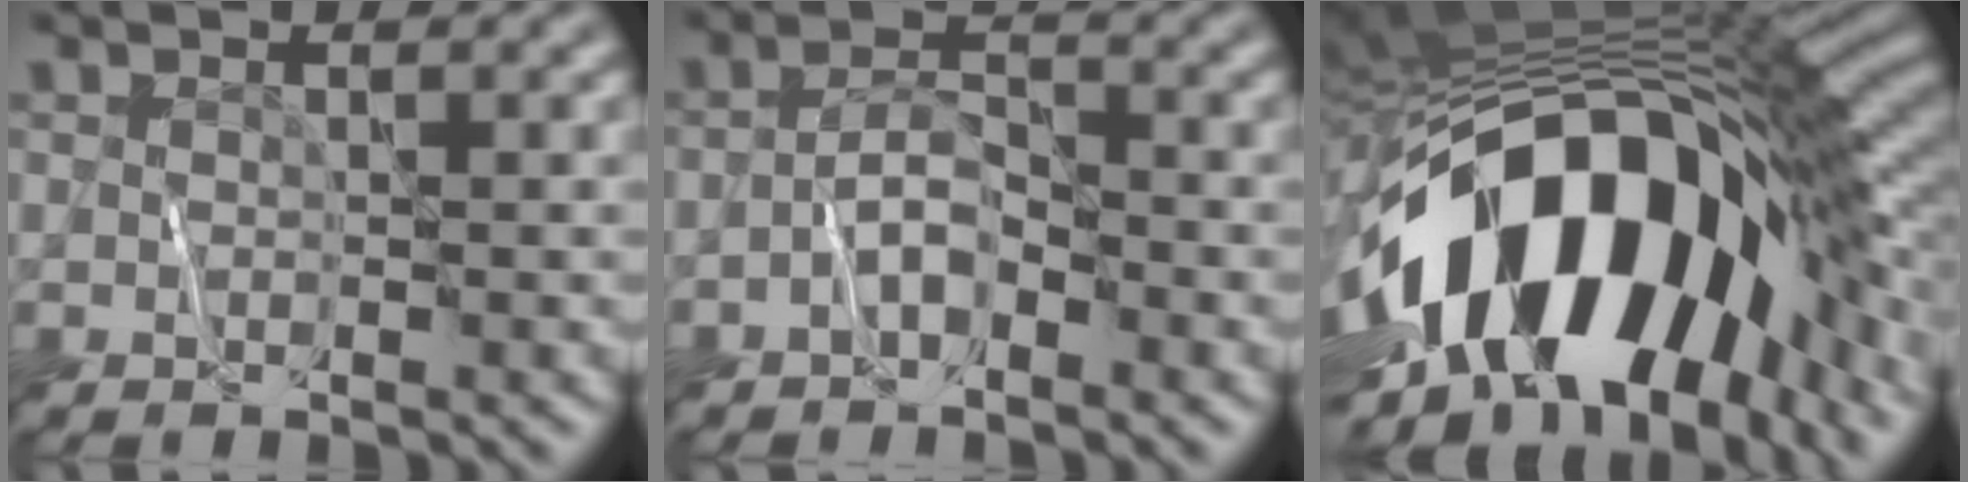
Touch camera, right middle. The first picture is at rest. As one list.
[{"total": 2.4, "force": [-1.3, 1.0, 1.7], "torque": [-0.030, 0.012, -0.030]}, {"total": 16.9, "force": [-4.7, 9.2, 13.4], "torque": [-0.228, -0.007, -0.078]}]